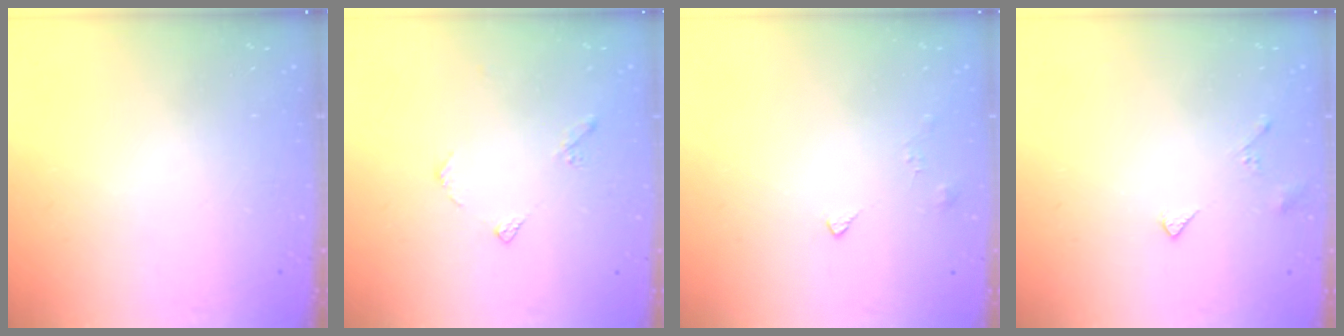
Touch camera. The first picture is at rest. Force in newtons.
{"total": 4.3, "press": 4.3, "slide": 0.4}
{"total": 2.6, "press": 2.6, "slide": 0.5}
{"total": 5.3, "press": 5.3, "slide": 0.8}